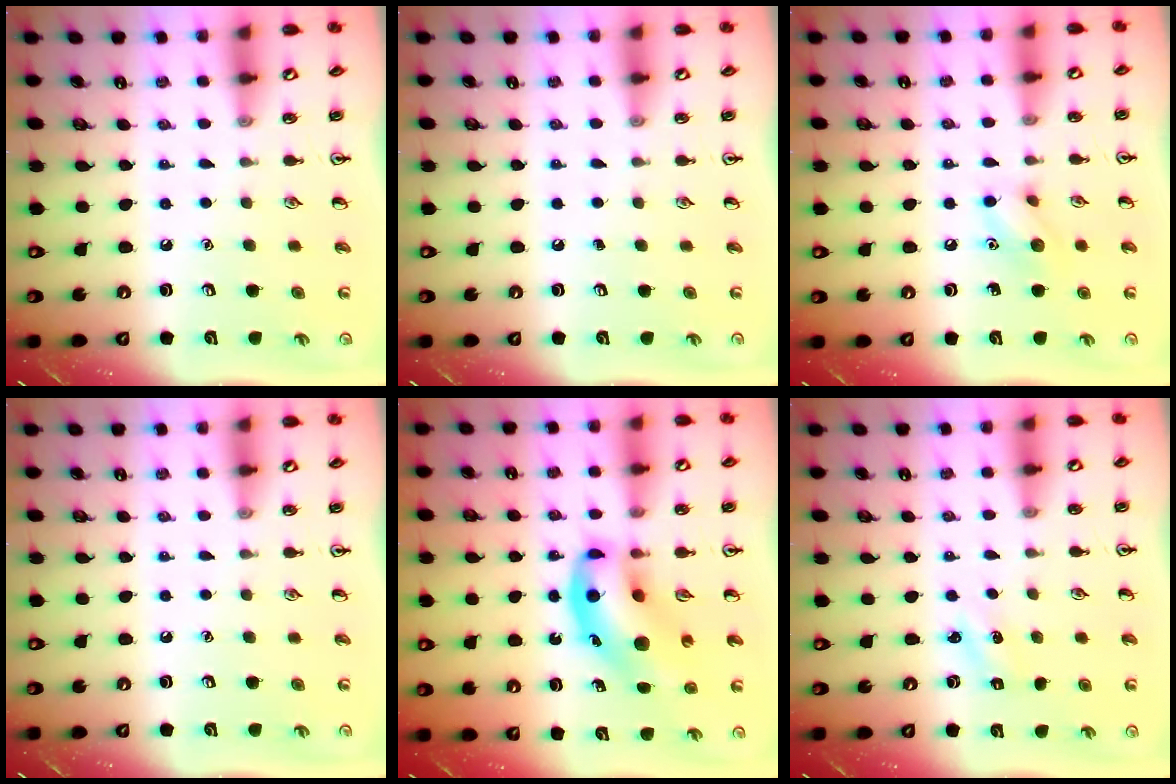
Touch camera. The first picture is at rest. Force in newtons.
{"total": 0.0}
{"total": 7.9, "press": 7.9, "slide": 0.5}
{"total": 0.0}
{"total": 13.3, "press": 12.8, "slide": 3.8}
{"total": 1.4, "press": 1.3, "slide": 0.6}